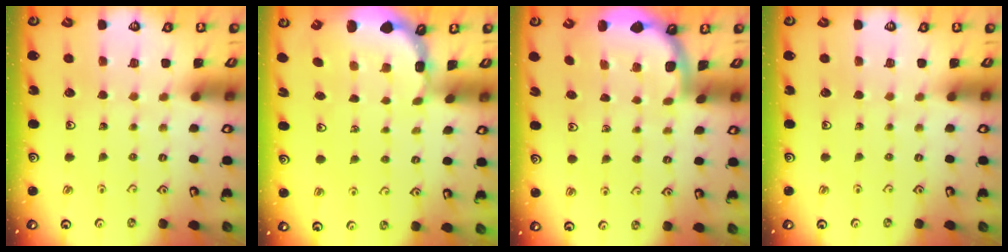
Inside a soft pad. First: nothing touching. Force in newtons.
{"total": 2.6, "press": 2.4, "slide": 0.9}
{"total": 1.7, "press": 1.7, "slide": 0.1}
{"total": 0.0}